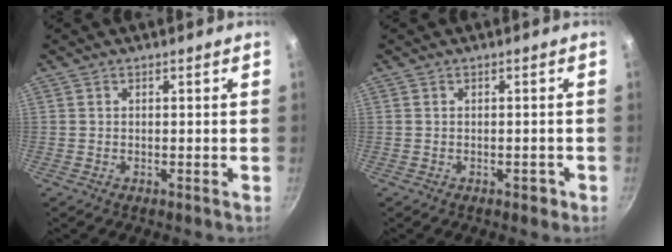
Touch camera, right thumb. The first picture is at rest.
{"total": 1.5, "force": [-0.8, 0.9, 0.9], "torque": [-0.002, 0.013, -0.006]}